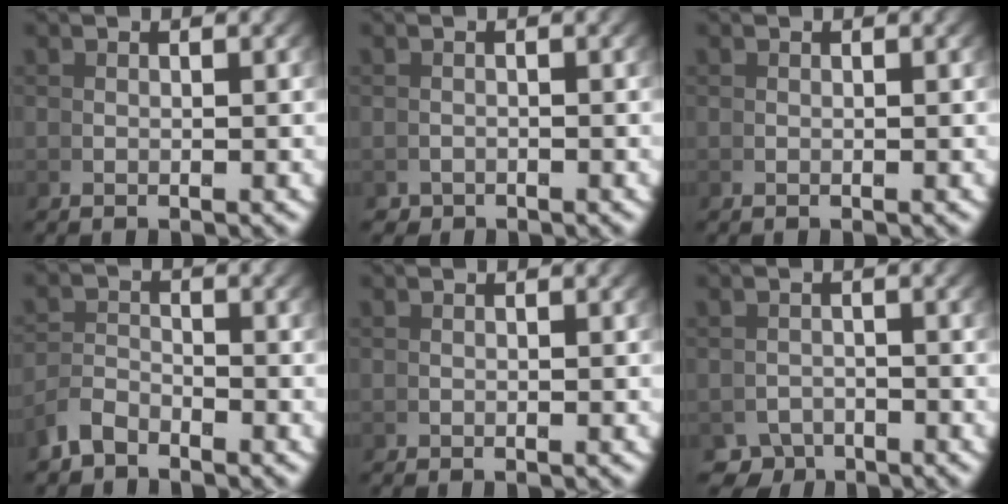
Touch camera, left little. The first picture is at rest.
{"total": 1.3, "force": [-1.0, 0.4, -0.6], "torque": [0.015, -0.008, -0.016]}
{"total": 0.0}
{"total": 2.0, "force": [-1.9, 0.5, 0.5], "torque": [-0.001, -0.001, -0.037]}
{"total": 0.0}
{"total": 2.8, "force": [-2.5, 1.1, -0.4], "torque": [0.025, -0.015, -0.043]}